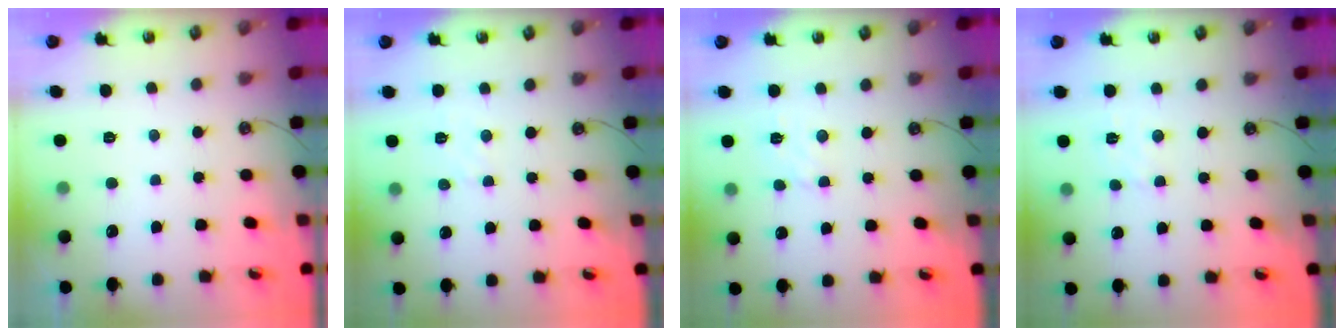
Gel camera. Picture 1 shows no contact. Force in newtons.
{"total": 3.3, "press": 3.3, "slide": 0.5}
{"total": 3.8, "press": 3.7, "slide": 0.6}
{"total": 2.9, "press": 2.9, "slide": 0.4}